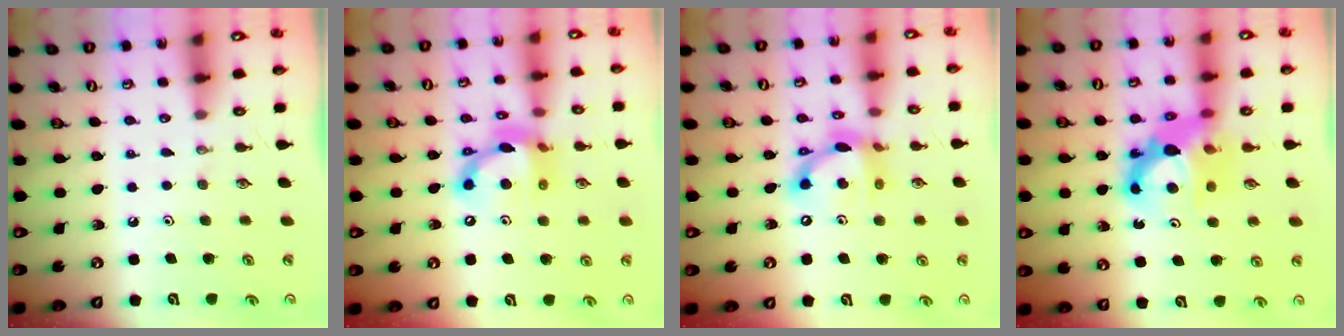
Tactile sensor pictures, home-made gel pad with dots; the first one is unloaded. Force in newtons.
{"total": 13.7, "press": 13.7, "slide": 0.5}
{"total": 13.6, "press": 13.5, "slide": 0.6}
{"total": 12.4, "press": 12.3, "slide": 1.1}